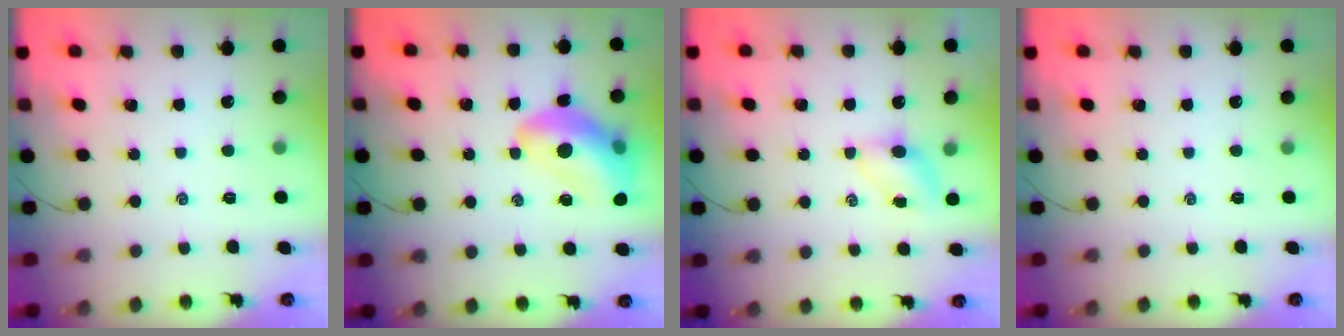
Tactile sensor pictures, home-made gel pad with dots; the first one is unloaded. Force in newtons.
{"total": 14.2, "press": 13.6, "slide": 4.0}
{"total": 5.0, "press": 4.9, "slide": 1.1}
{"total": 0.0}